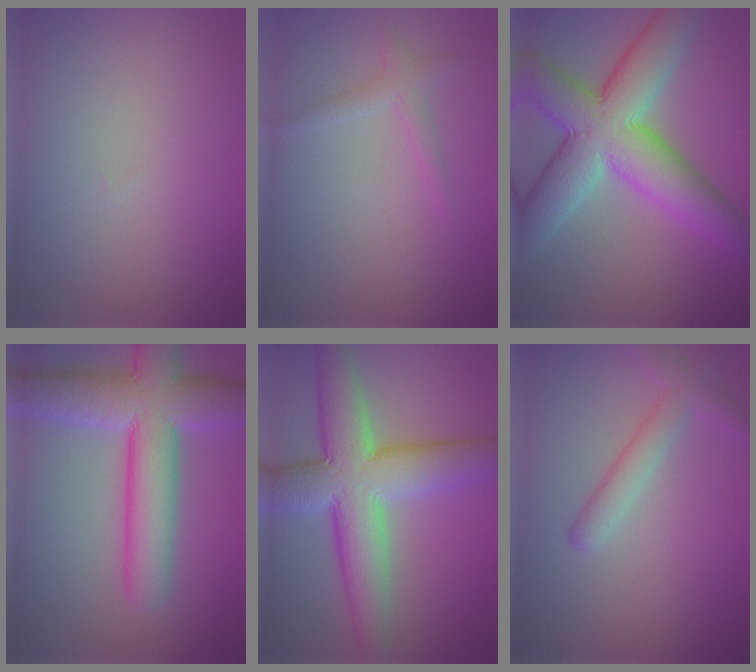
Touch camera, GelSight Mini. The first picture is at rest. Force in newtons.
{"total": 1.5, "press": 1.5, "slide": 0.0}
{"total": 10.6, "press": 10.6, "slide": 0.8}
{"total": 9.3, "press": 9.3, "slide": 0.4}
{"total": 9.6, "press": 9.6, "slide": 0.4}
{"total": 2.8, "press": 2.8, "slide": 0.1}